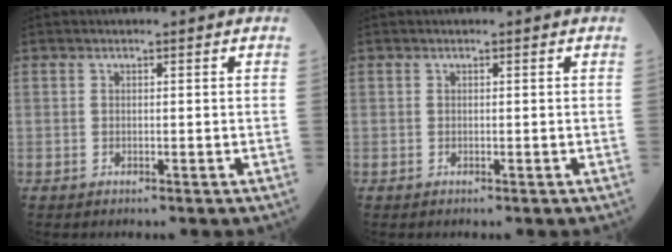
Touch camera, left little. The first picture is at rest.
{"total": 0.0}